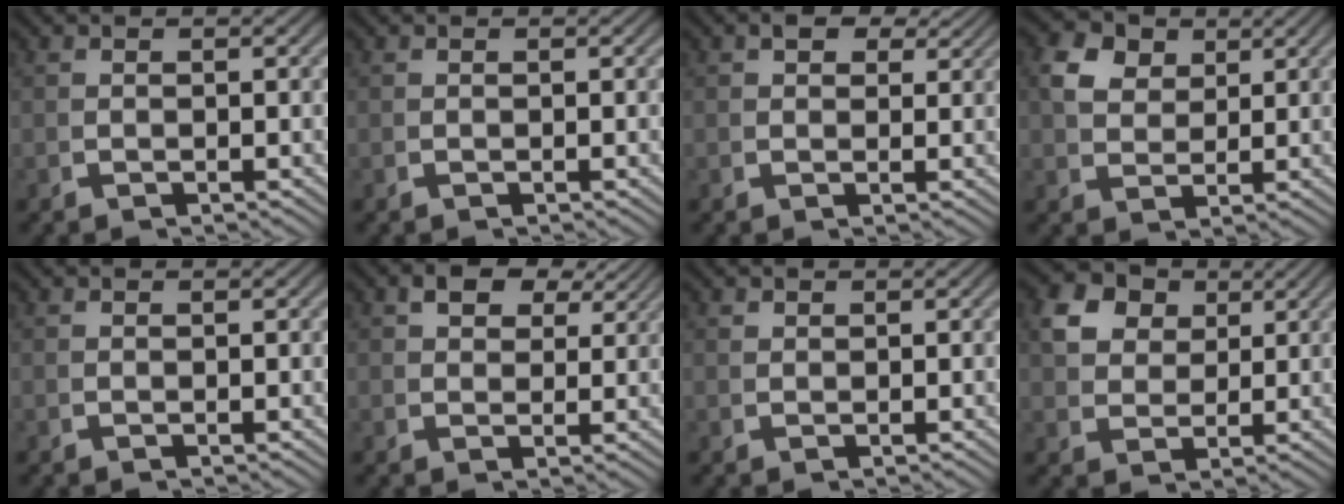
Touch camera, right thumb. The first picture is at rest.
{"total": 0.0}
{"total": 3.3, "force": [2.3, 1.9, 1.5], "torque": [-0.020, 0.001, 0.036]}
{"total": 5.6, "force": [2.9, 3.9, 2.8], "torque": [-0.059, -0.002, 0.055]}
{"total": 0.0}
{"total": 4.4, "force": [3.3, 1.9, 2.1], "torque": [-0.033, 0.007, 0.056]}
{"total": 0.9, "force": [0.8, 0.1, 0.0], "torque": [0.004, 0.000, 0.021]}
{"total": 7.2, "force": [3.2, 5.4, 3.5], "torque": [-0.080, -0.006, 0.059]}